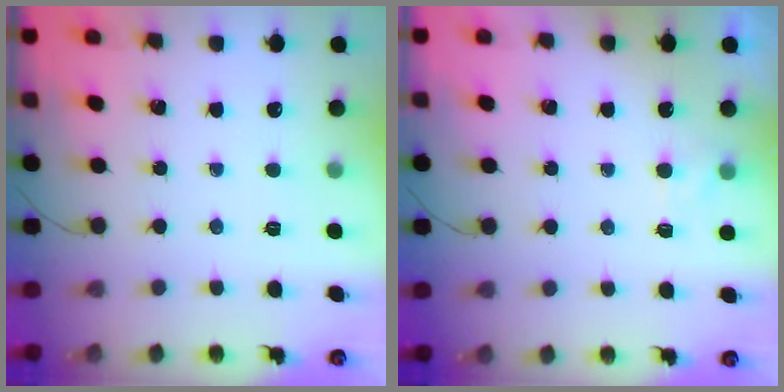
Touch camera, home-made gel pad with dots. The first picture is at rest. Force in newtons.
{"total": 2.0, "press": 1.6, "slide": 1.2}